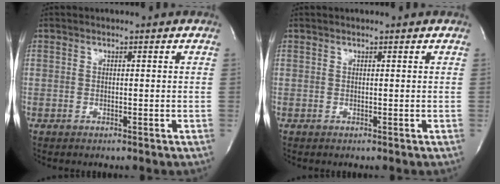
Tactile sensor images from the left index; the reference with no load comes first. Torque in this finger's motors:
{"motor_torque": [0.00, 0.00, 0.00, 0.00]}